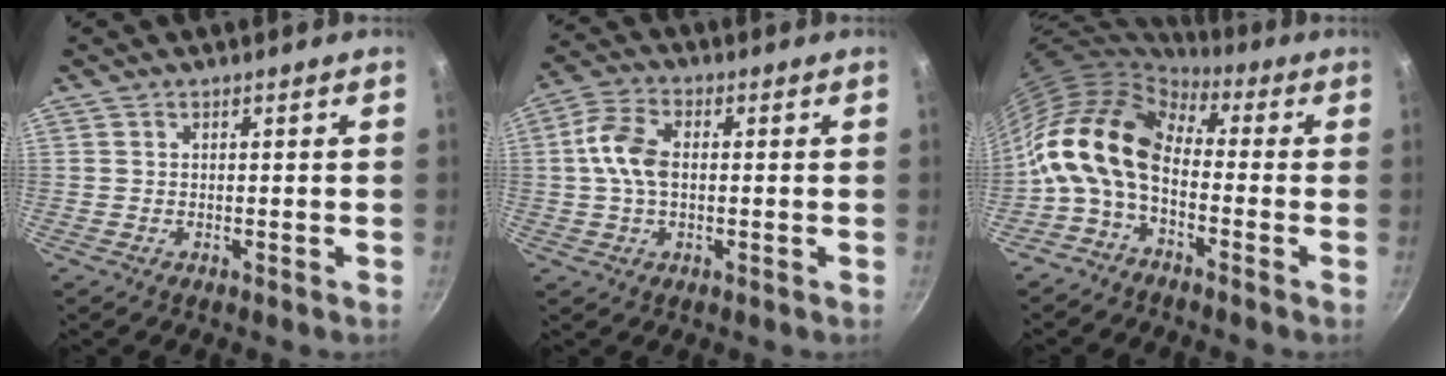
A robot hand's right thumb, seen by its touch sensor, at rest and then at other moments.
{"total": 8.3, "force": [0.4, 5.1, 6.5], "torque": [-0.127, 0.021, -0.001]}
{"total": 14.0, "force": [-1.8, 8.6, 10.9], "torque": [-0.195, 0.032, -0.056]}